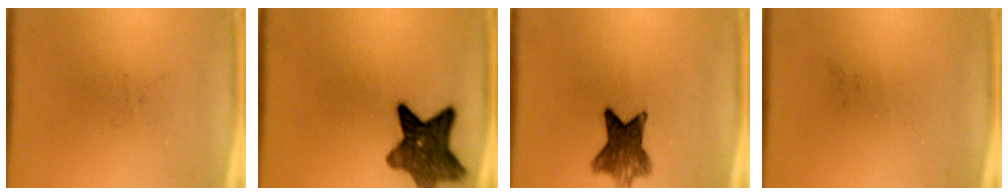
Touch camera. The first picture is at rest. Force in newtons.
{"total": 9.9}
{"total": 7.7}
{"total": 0.0}